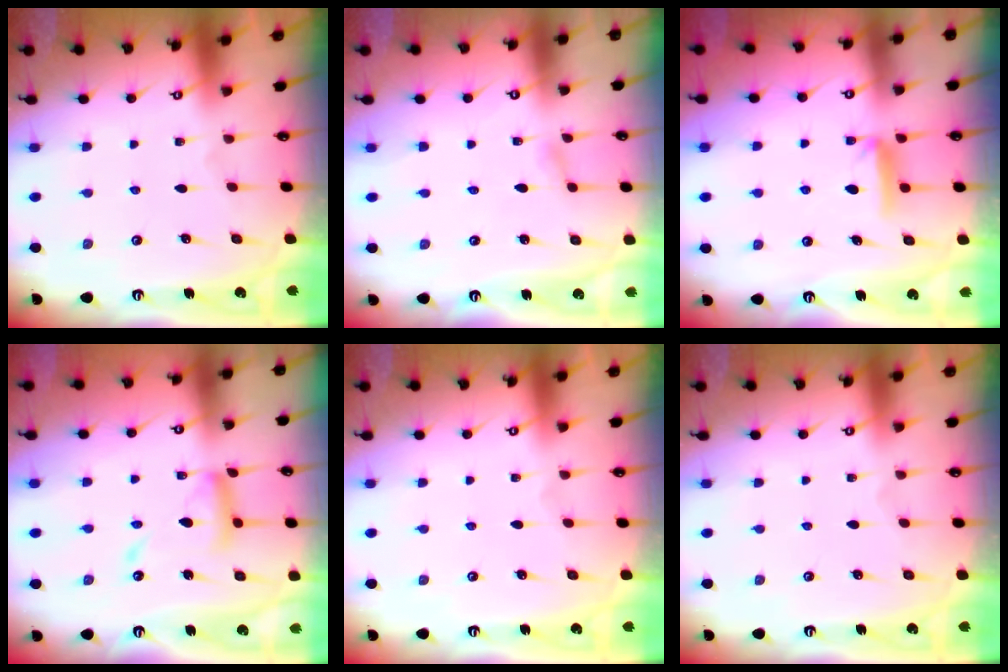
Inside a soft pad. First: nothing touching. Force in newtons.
{"total": 1.1, "press": 1.1, "slide": 0.1}
{"total": 6.4, "press": 6.4, "slide": 0.8}
{"total": 12.8, "press": 12.7, "slide": 1.1}
{"total": 0.0}
{"total": 0.0}